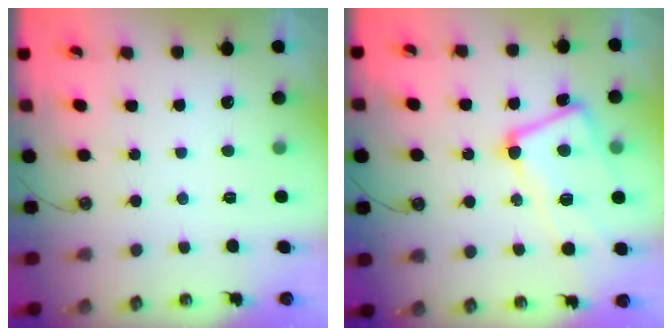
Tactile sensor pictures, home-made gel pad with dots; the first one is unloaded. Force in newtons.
{"total": 8.1, "press": 7.8, "slide": 1.8}